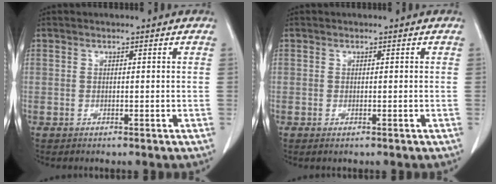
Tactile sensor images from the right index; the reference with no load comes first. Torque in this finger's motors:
{"motor_torque": [0.02, 0.10, 0.08, 0.02]}